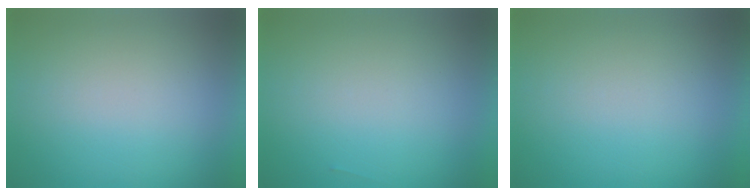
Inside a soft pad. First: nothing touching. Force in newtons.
{"total": 1.2}
{"total": 1.1}